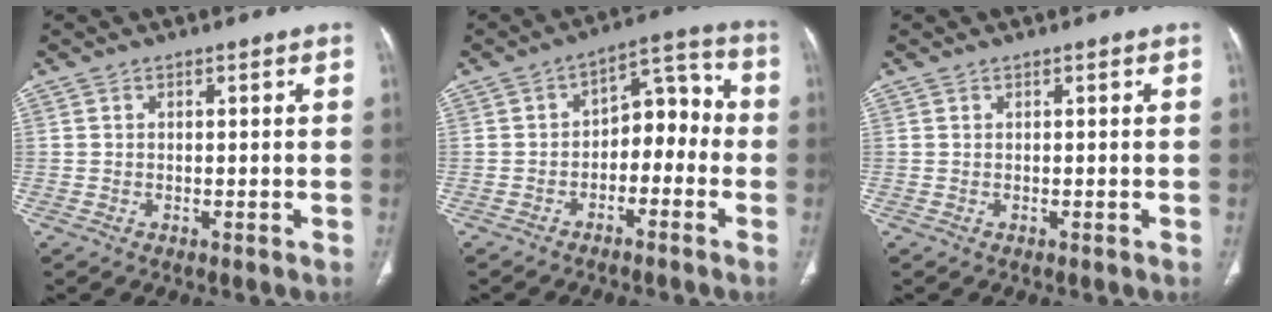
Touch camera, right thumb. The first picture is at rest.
{"total": 9.3, "force": [-2.4, 6.1, 6.6], "torque": [-0.052, 0.052, -0.048]}
{"total": 0.0}